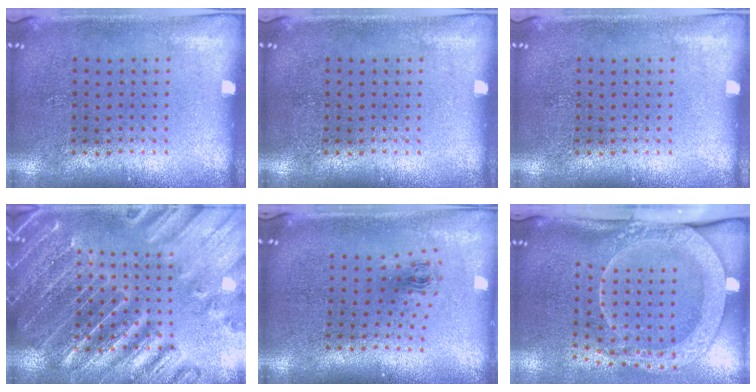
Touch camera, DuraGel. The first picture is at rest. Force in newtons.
{"total": 0.0}
{"total": 0.0}
{"total": 3.6, "press": 3.4, "slide": 0.9}
{"total": 0.7, "press": 0.4, "slide": 0.6}
{"total": 3.0, "press": 2.1, "slide": 2.1}